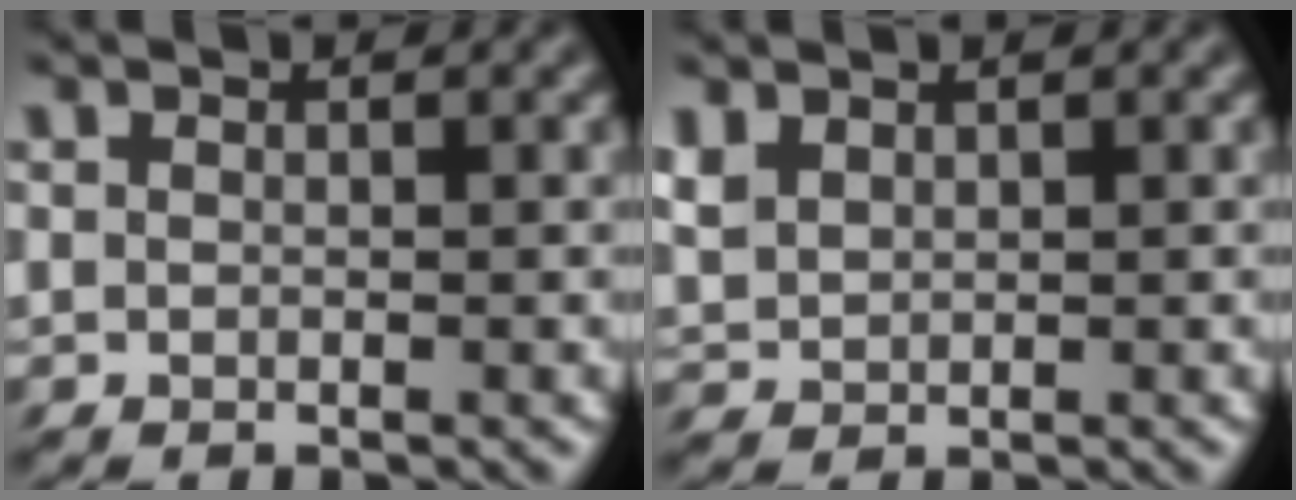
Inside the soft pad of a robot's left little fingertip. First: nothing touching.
{"total": 1.8, "force": [0.7, 1.0, 1.2], "torque": [-0.031, 0.001, 0.011]}